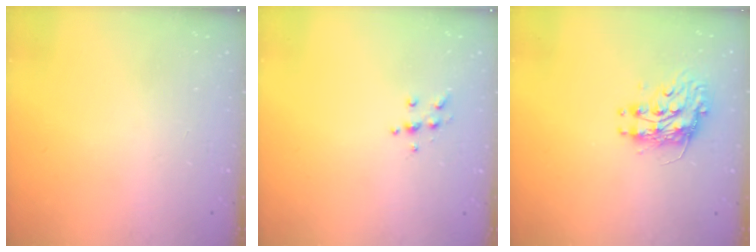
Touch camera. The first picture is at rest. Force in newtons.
{"total": 5.7, "press": 5.7, "slide": 0.9}
{"total": 9.2, "press": 9.2, "slide": 0.9}